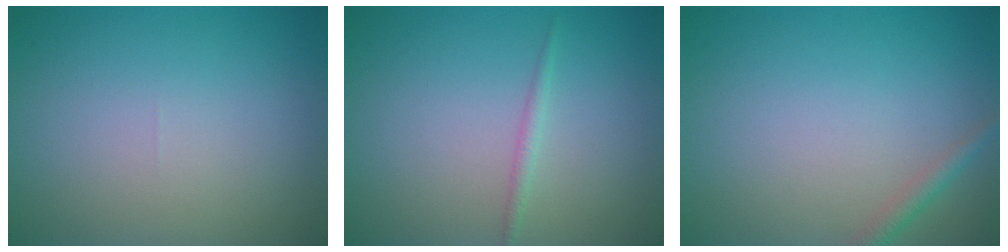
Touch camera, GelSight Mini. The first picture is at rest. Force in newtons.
{"total": 0.9, "press": 0.9, "slide": 0.0}
{"total": 1.3, "press": 1.3, "slide": 0.0}